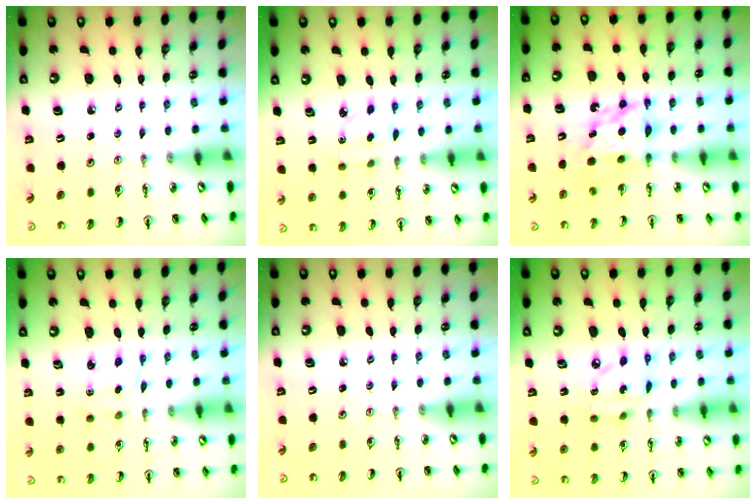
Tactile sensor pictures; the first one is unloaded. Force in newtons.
{"total": 2.9, "press": 2.8, "slide": 0.7}
{"total": 6.9, "press": 6.9, "slide": 0.5}
{"total": 2.0, "press": 1.8, "slide": 0.7}
{"total": 0.0}
{"total": 10.3, "press": 10.2, "slide": 0.7}